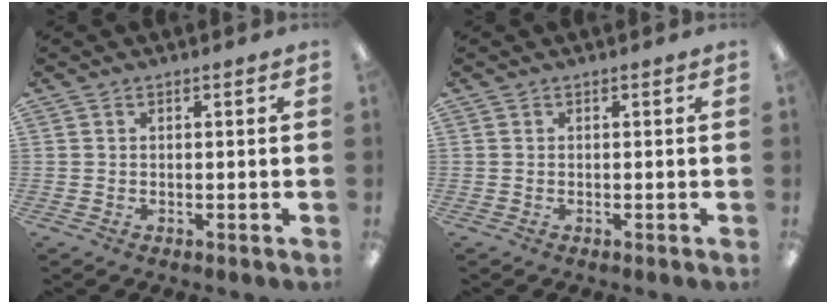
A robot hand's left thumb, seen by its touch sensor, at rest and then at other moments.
{"total": 0.0}